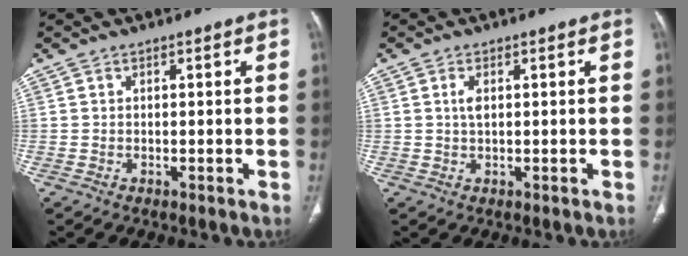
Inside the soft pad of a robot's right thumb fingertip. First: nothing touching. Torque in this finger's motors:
{"motor_torque": [0.69, 0.62, 0.37, -0.16, -0.01]}